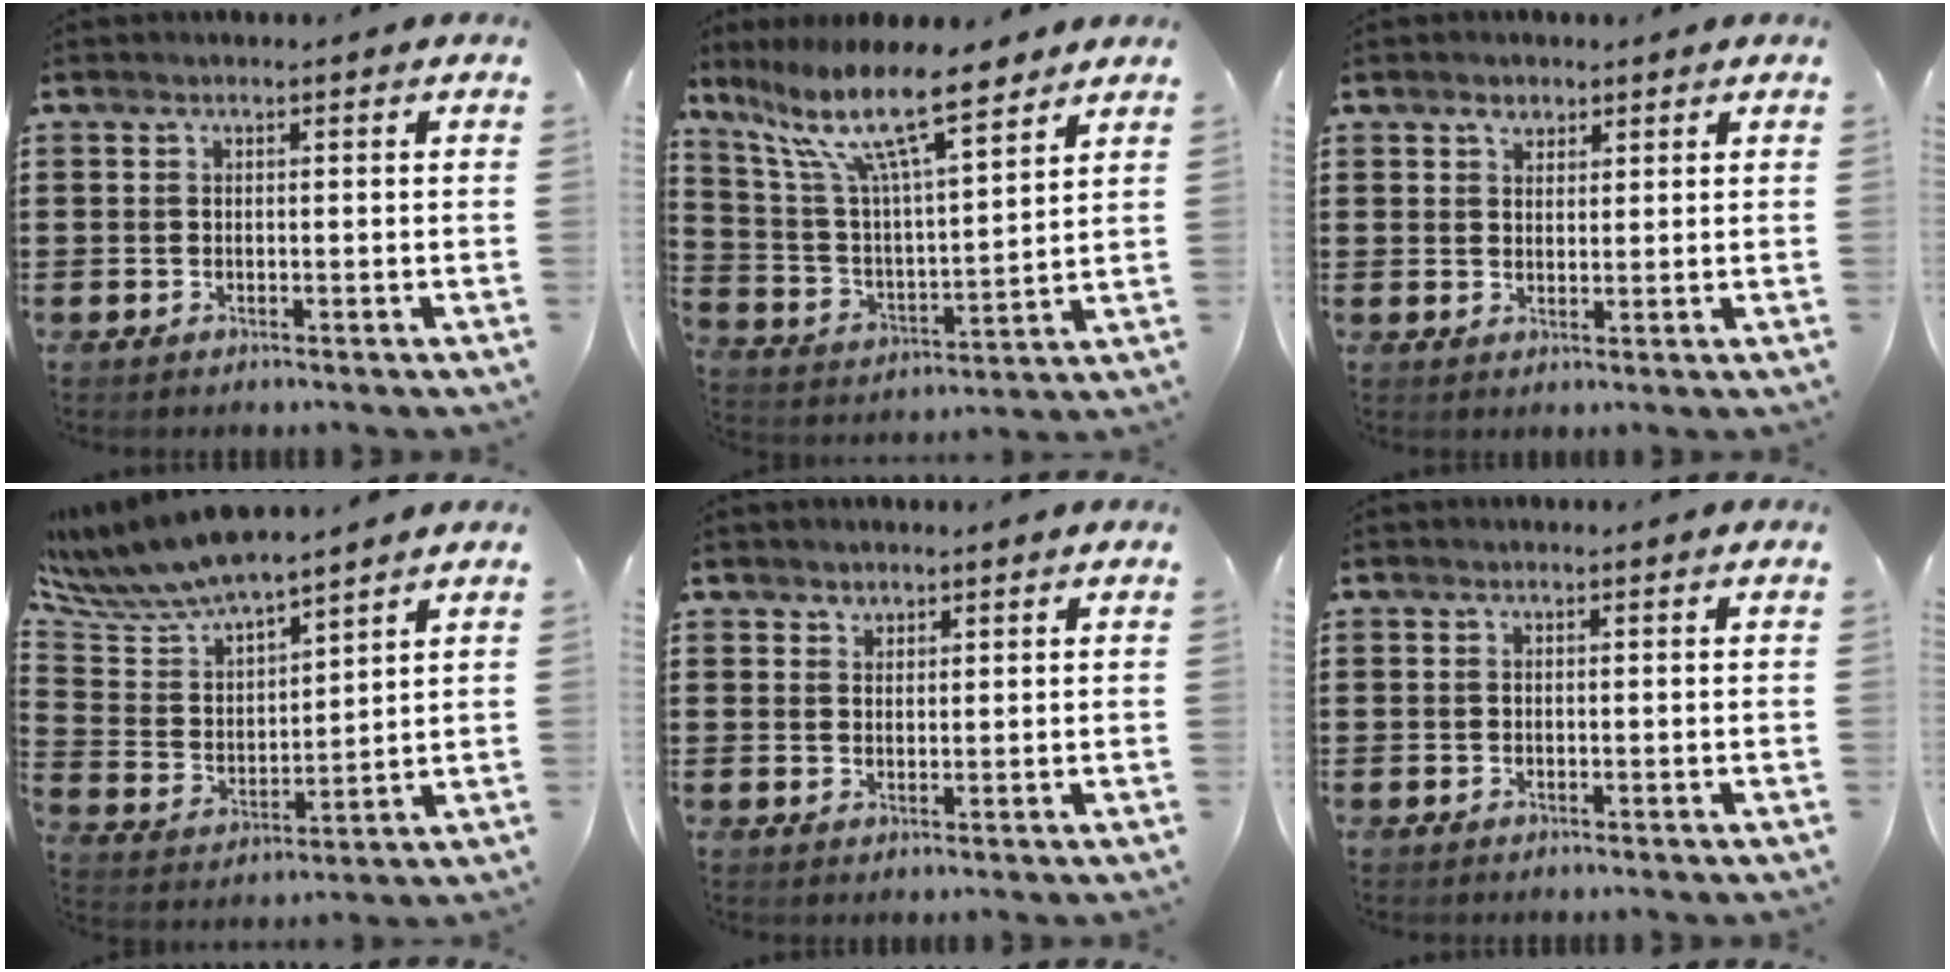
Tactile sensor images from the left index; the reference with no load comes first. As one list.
[{"total": 13.1, "force": [9.6, 2.3, 8.5], "torque": [-0.194, -0.038, 0.166]}, {"total": 2.1, "force": [1.6, 1.3, 0.5], "torque": [-0.007, 0.000, 0.028]}, {"total": 7.4, "force": [7.2, 1.0, 1.5], "torque": [-0.068, -0.046, 0.125]}, {"total": 1.6, "force": [1.4, 0.8, -0.2], "torque": [-0.001, 0.002, 0.027]}, {"total": 0.0}]